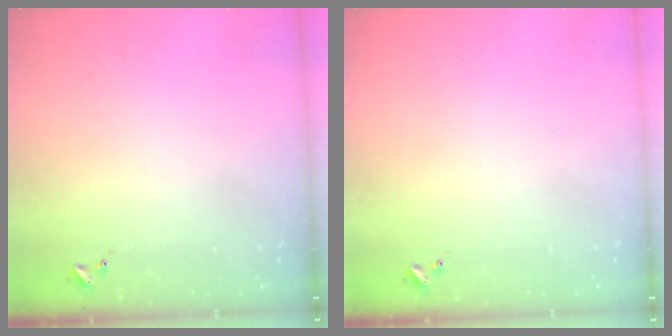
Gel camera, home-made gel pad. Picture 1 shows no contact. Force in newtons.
{"total": 0.0}